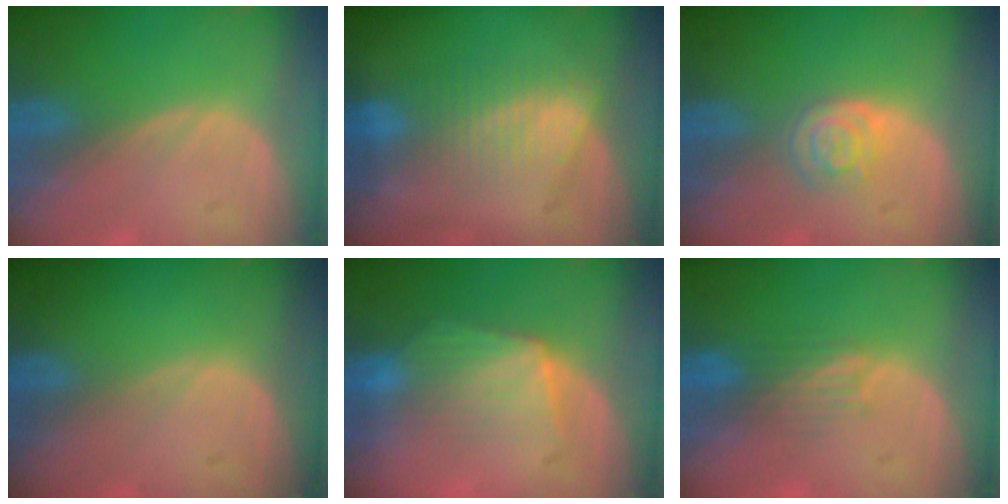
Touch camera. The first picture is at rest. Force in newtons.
{"total": 6.7, "press": 6.3, "slide": 2.1}
{"total": 3.7, "press": 3.6, "slide": 1.0}
{"total": 0.0}
{"total": 7.0, "press": 6.6, "slide": 2.3}
{"total": 3.8, "press": 3.1, "slide": 2.1}